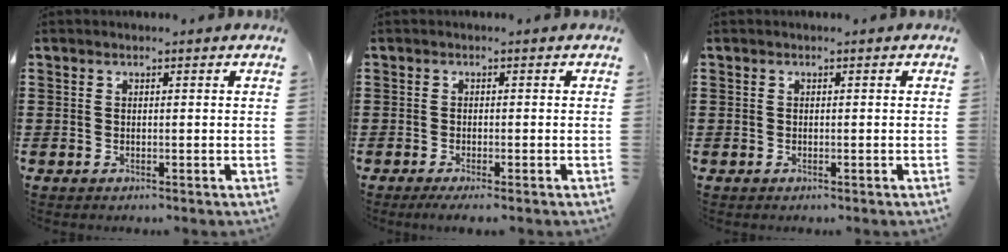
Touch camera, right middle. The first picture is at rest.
{"total": 1.0, "force": [-0.6, -0.1, 0.8], "torque": [-0.012, -0.005, -0.010]}
{"total": 0.0}